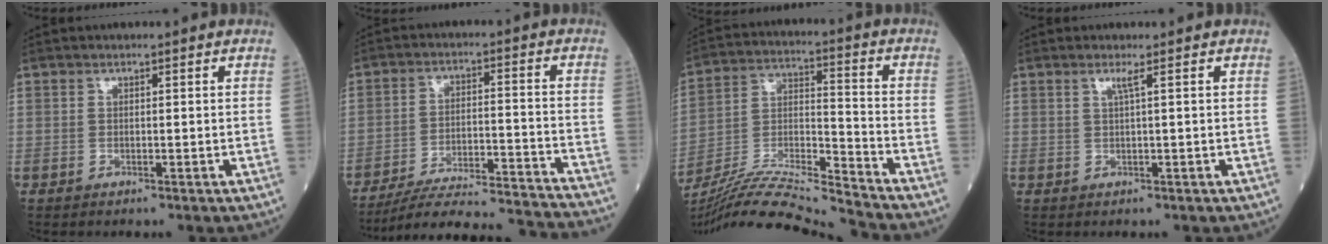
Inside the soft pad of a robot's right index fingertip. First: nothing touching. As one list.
[{"total": 21.1, "force": [-20.1, -0.4, 6.4], "torque": [-0.078, -0.017, -0.286]}, {"total": 16.6, "force": [-15.6, -2.2, 5.3], "torque": [-0.097, 0.005, -0.281]}, {"total": 1.2, "force": [0.5, -0.5, 1.0], "torque": [-0.028, -0.003, 0.013]}]